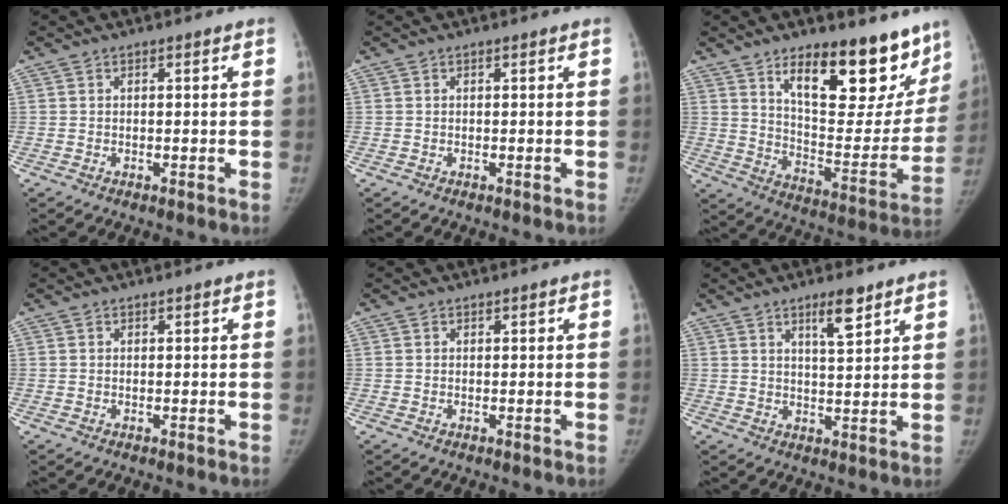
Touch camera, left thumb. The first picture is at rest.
{"total": 0.0}
{"total": 22.0, "force": [14.8, 9.0, 13.6], "torque": [-0.132, -0.092, 0.224]}
{"total": 0.0}
{"total": 0.0}
{"total": 5.8, "force": [3.8, 1.4, 4.2], "torque": [-0.058, -0.028, 0.063]}